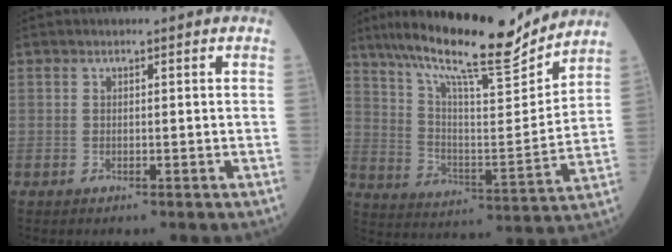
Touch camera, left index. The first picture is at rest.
{"total": 19.2, "force": [16.6, 1.9, 9.5], "torque": [-0.169, -0.002, 0.267]}